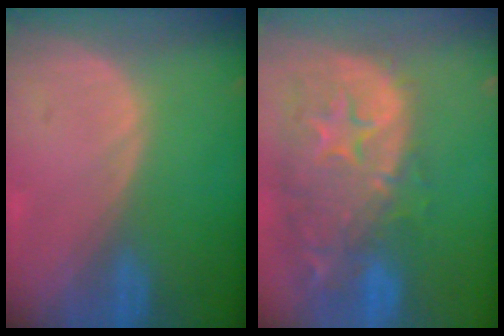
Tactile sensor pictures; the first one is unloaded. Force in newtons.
{"total": 14.4, "press": 11.6, "slide": 8.6}